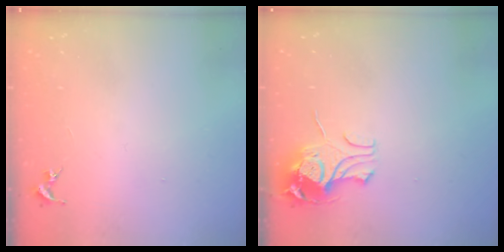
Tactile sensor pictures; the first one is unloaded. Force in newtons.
{"total": 10.8, "press": 10.8, "slide": 1.2}